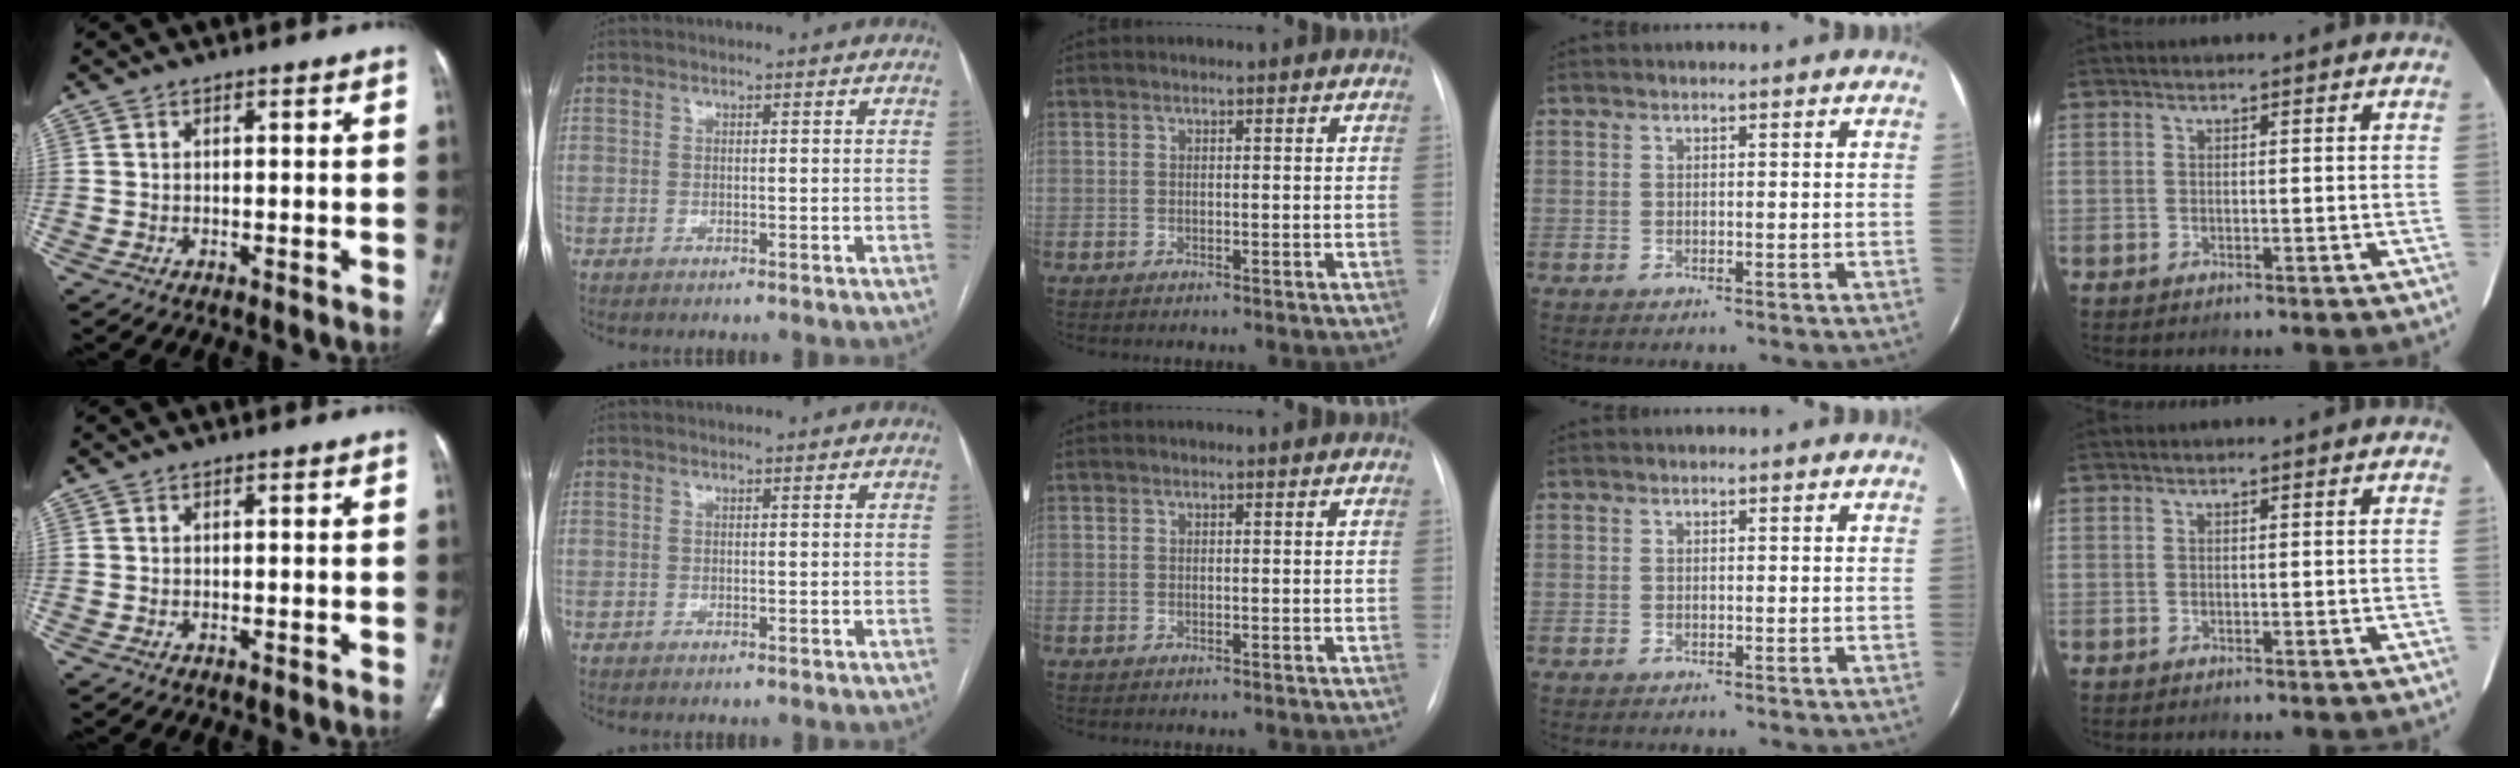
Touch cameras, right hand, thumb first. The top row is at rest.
{}